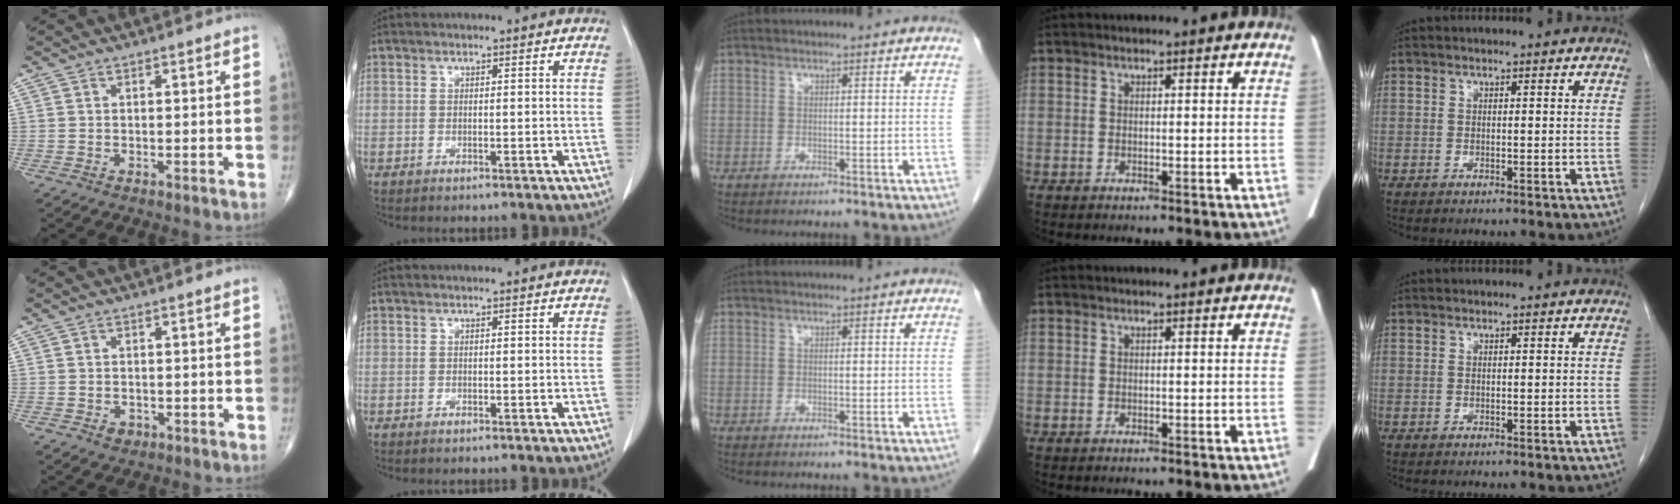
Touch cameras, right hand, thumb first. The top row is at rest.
{"thumb": {"total": 1.8, "force": [-0.7, 1.4, 0.7], "torque": [-0.005, 0.002, -0.007]}}